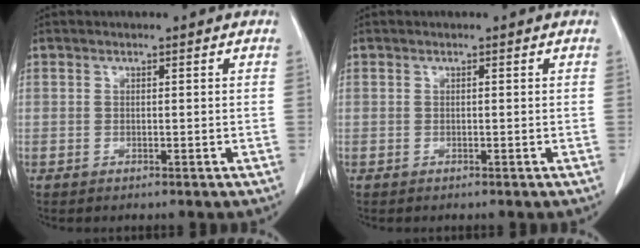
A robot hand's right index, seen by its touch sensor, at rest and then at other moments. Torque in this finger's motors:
{"motor_torque": [0.07, -0.02, 0.04, 0.01]}